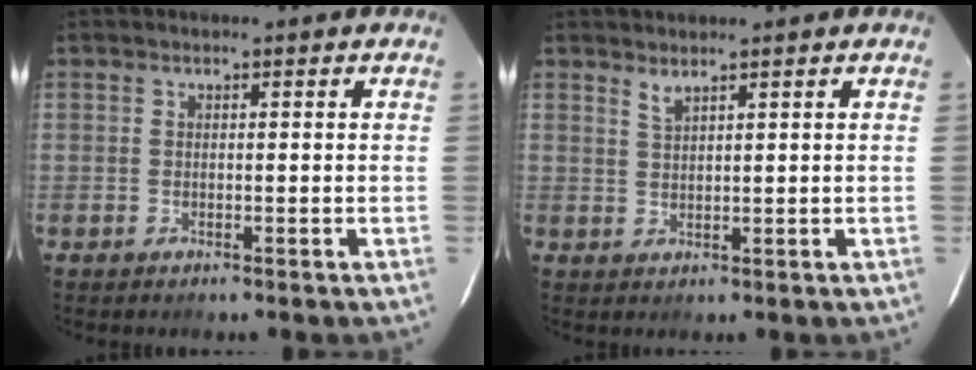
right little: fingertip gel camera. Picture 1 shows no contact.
{"total": 1.6, "force": [1.4, 0.0, 0.8], "torque": [-0.015, 0.000, 0.026]}